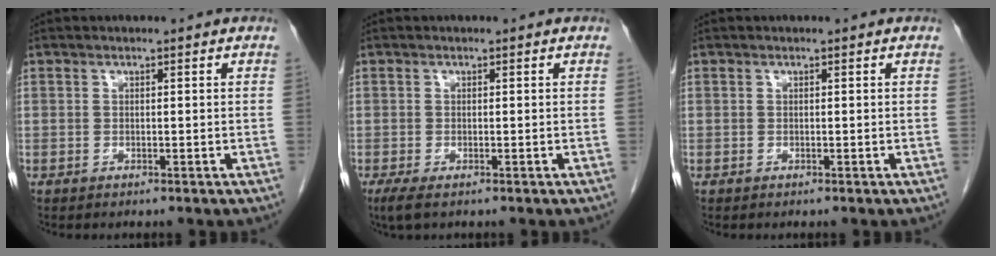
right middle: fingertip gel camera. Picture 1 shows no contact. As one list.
[{"total": 2.1, "force": [-1.3, 0.6, 1.5], "torque": [-0.034, -0.009, -0.021]}, {"total": 0.0}]